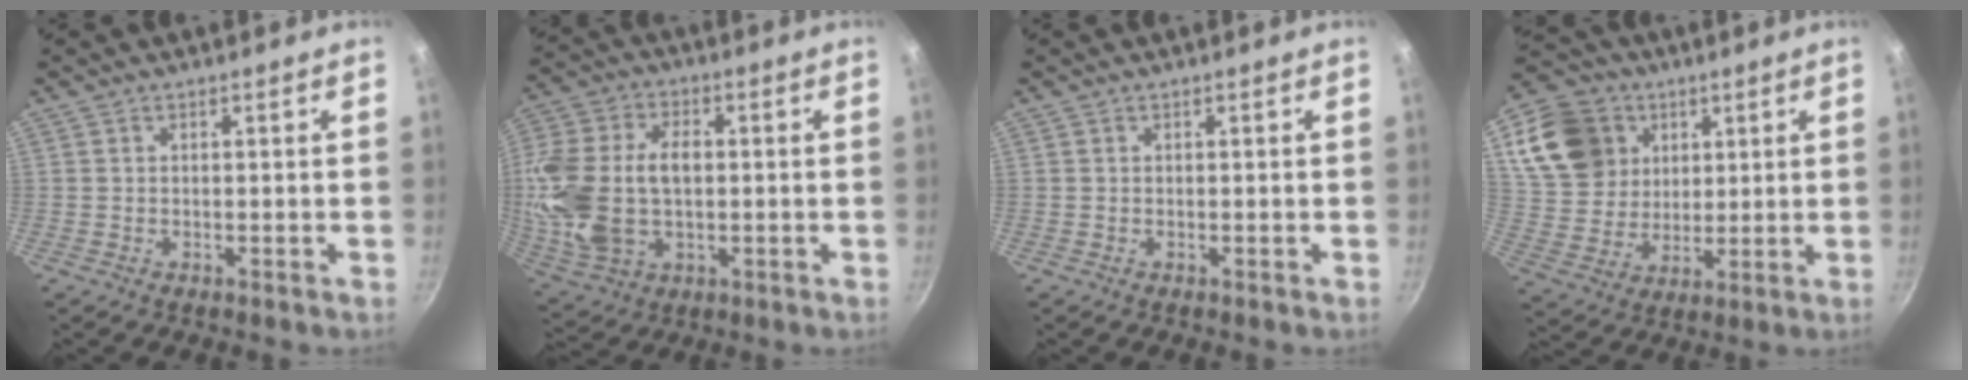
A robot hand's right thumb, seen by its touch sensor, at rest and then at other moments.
{"total": 18.8, "force": [0.1, 12.3, 14.2], "torque": [-0.287, 0.020, 0.008]}
{"total": 0.0}
{"total": 16.5, "force": [6.3, 13.3, 7.4], "torque": [-0.123, -0.010, 0.123]}